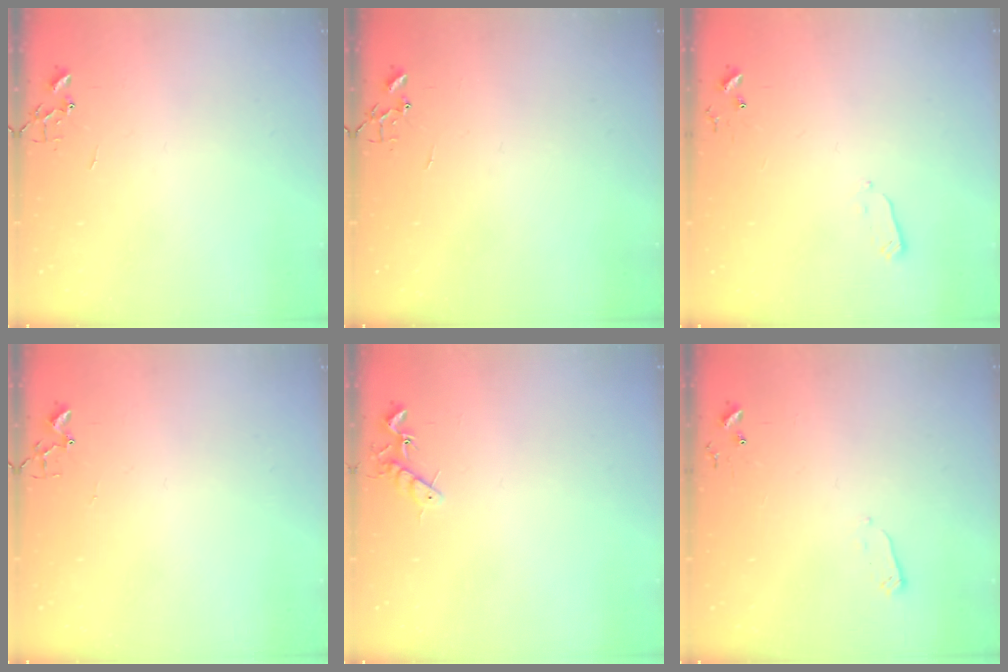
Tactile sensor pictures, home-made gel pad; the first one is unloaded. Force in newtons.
{"total": 0.0}
{"total": 2.4, "press": 2.3, "slide": 0.4}
{"total": 3.0, "press": 2.9, "slide": 0.4}
{"total": 7.0, "press": 6.9, "slide": 0.9}
{"total": 2.4, "press": 2.4, "slide": 0.4}